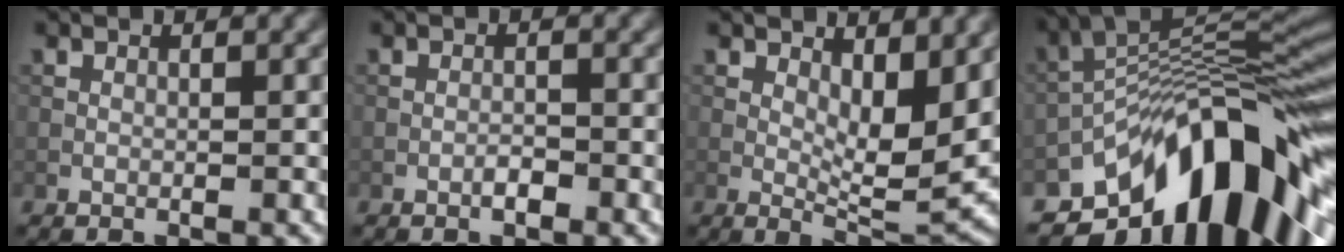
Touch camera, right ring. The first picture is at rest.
{"total": 1.1, "force": [-0.7, 0.3, 0.8], "torque": [-0.014, 0.002, -0.014]}
{"total": 5.9, "force": [1.5, 2.5, 5.2], "torque": [-0.080, -0.011, 0.026]}
{"total": 14.8, "force": [-7.8, 6.2, 10.9], "torque": [-0.166, 0.020, -0.141]}